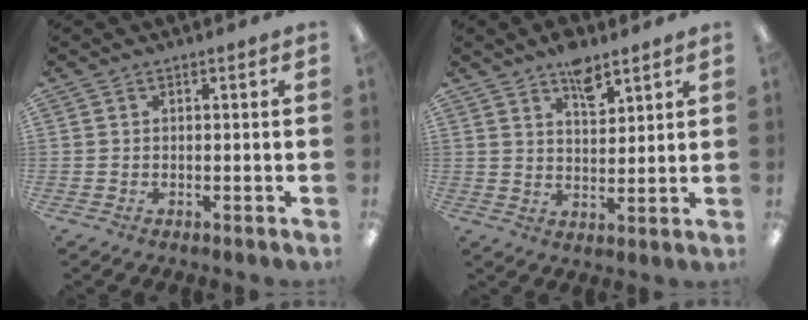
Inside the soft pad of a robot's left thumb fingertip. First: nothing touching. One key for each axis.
{"total": 7.1, "fx": 5.2, "fy": 3.2, "fz": 3.7, "tx": -0.046, "ty": -0.029, "tz": 0.089}